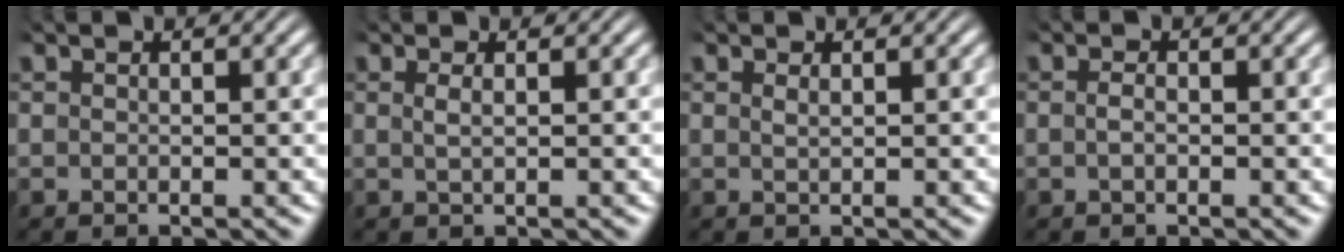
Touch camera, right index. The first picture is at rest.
{"total": 0.9, "force": [0.1, -0.3, 0.9], "torque": [-0.021, -0.009, 0.009]}
{"total": 0.7, "force": [0.2, -0.5, 0.4], "torque": [-0.007, -0.007, 0.010]}
{"total": 0.9, "force": [-0.5, 0.1, 0.7], "torque": [-0.020, -0.007, -0.007]}